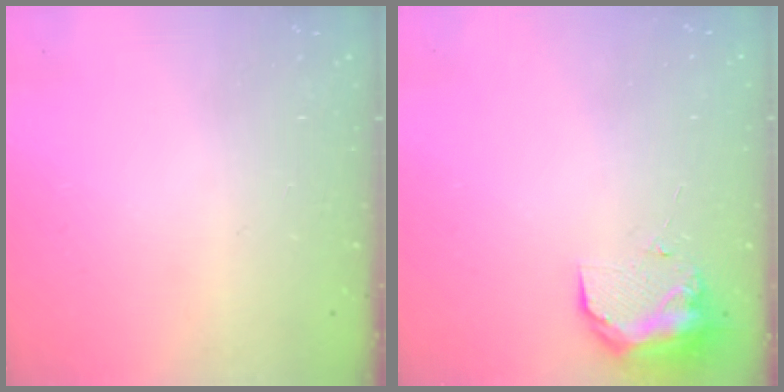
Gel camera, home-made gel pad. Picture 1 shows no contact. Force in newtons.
{"total": 9.3, "press": 9.2, "slide": 0.7}